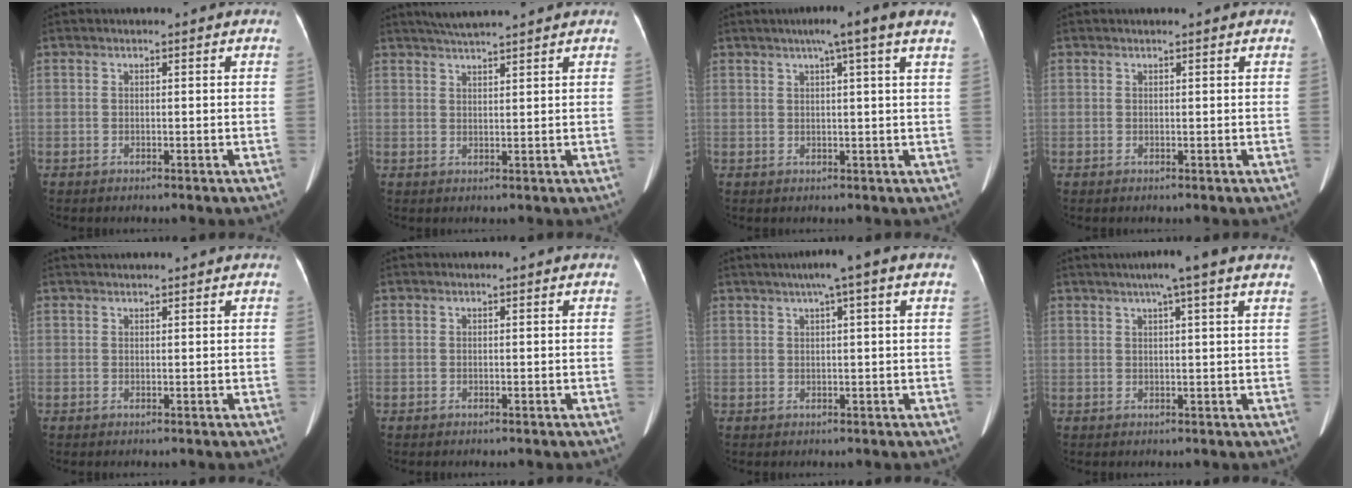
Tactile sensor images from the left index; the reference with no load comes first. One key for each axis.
{"total": 5.7, "fx": 5.1, "fy": -0.5, "fz": 2.4, "tx": -0.046, "ty": 0.024, "tz": 0.087}
{"total": 7.3, "fx": 4.9, "fy": -1.0, "fz": 5.4, "tx": -0.074, "ty": 0.022, "tz": 0.054}
{"total": 0.9, "fx": 0.8, "fy": 0.0, "fz": 0.4, "tx": -0.009, "ty": 0.010, "tz": 0.011}
{"total": 2.0, "fx": 1.9, "fy": 0.0, "fz": 0.5, "tx": -0.004, "ty": 0.022, "tz": 0.031}
{"total": 0.0}
{"total": 5.6, "fx": 3.1, "fy": -0.4, "fz": 4.7, "tx": -0.072, "ty": 0.027, "tz": 0.044}
{"total": 6.5, "fx": 4.5, "fy": -0.6, "fz": 4.6, "tx": -0.074, "ty": 0.021, "tz": 0.057}